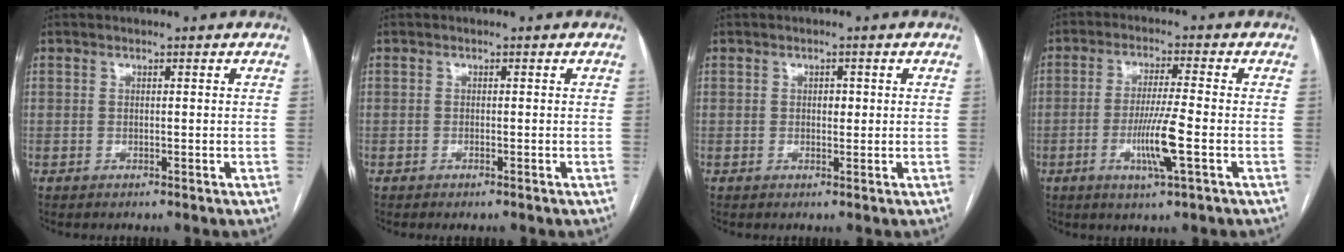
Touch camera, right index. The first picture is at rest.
{"total": 0.6, "force": [-0.5, -0.1, 0.3], "torque": [-0.007, -0.003, -0.007]}
{"total": 1.1, "force": [0.1, 0.7, 0.9], "torque": [-0.010, 0.001, 0.002]}
{"total": 7.7, "force": [-2.3, -0.3, 7.3], "torque": [-0.139, -0.011, -0.042]}